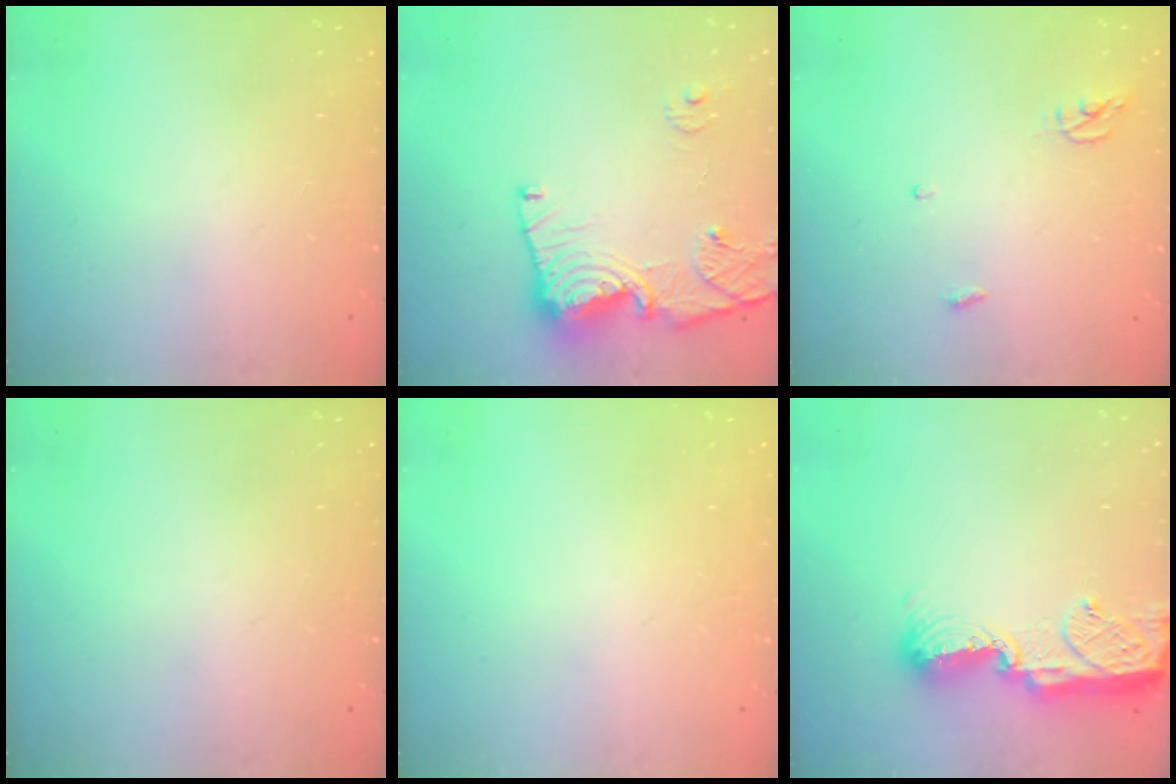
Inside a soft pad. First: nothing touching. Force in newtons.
{"total": 14.7, "press": 14.6, "slide": 1.8}
{"total": 3.8, "press": 3.8, "slide": 0.3}
{"total": 0.0}
{"total": 0.0}
{"total": 11.6, "press": 11.5, "slide": 1.1}